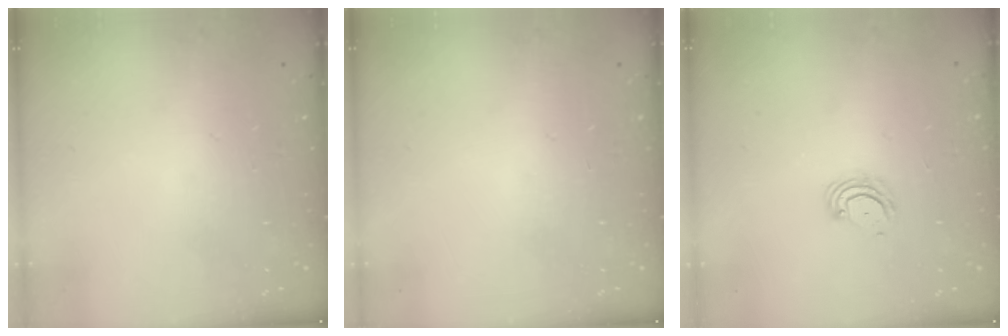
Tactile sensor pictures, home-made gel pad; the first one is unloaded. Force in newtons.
{"total": 0.0}
{"total": 5.0, "press": 4.9, "slide": 0.4}